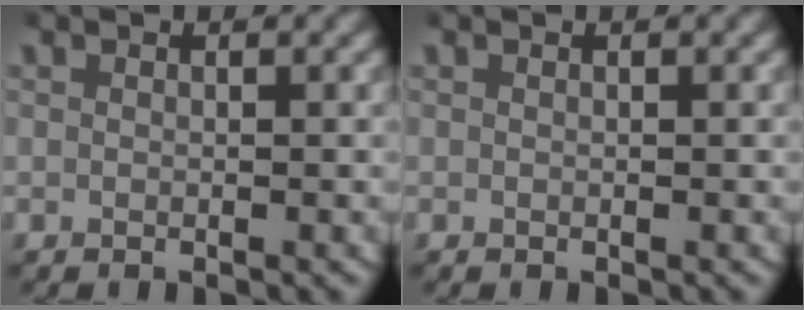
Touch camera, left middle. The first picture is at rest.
{"total": 0.0}